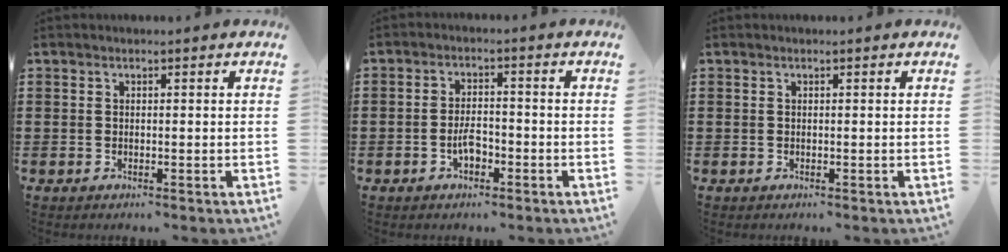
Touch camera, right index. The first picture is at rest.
{"total": 3.6, "force": [-1.6, 1.6, 2.8], "torque": [-0.058, 0.003, -0.030]}
{"total": 0.0}